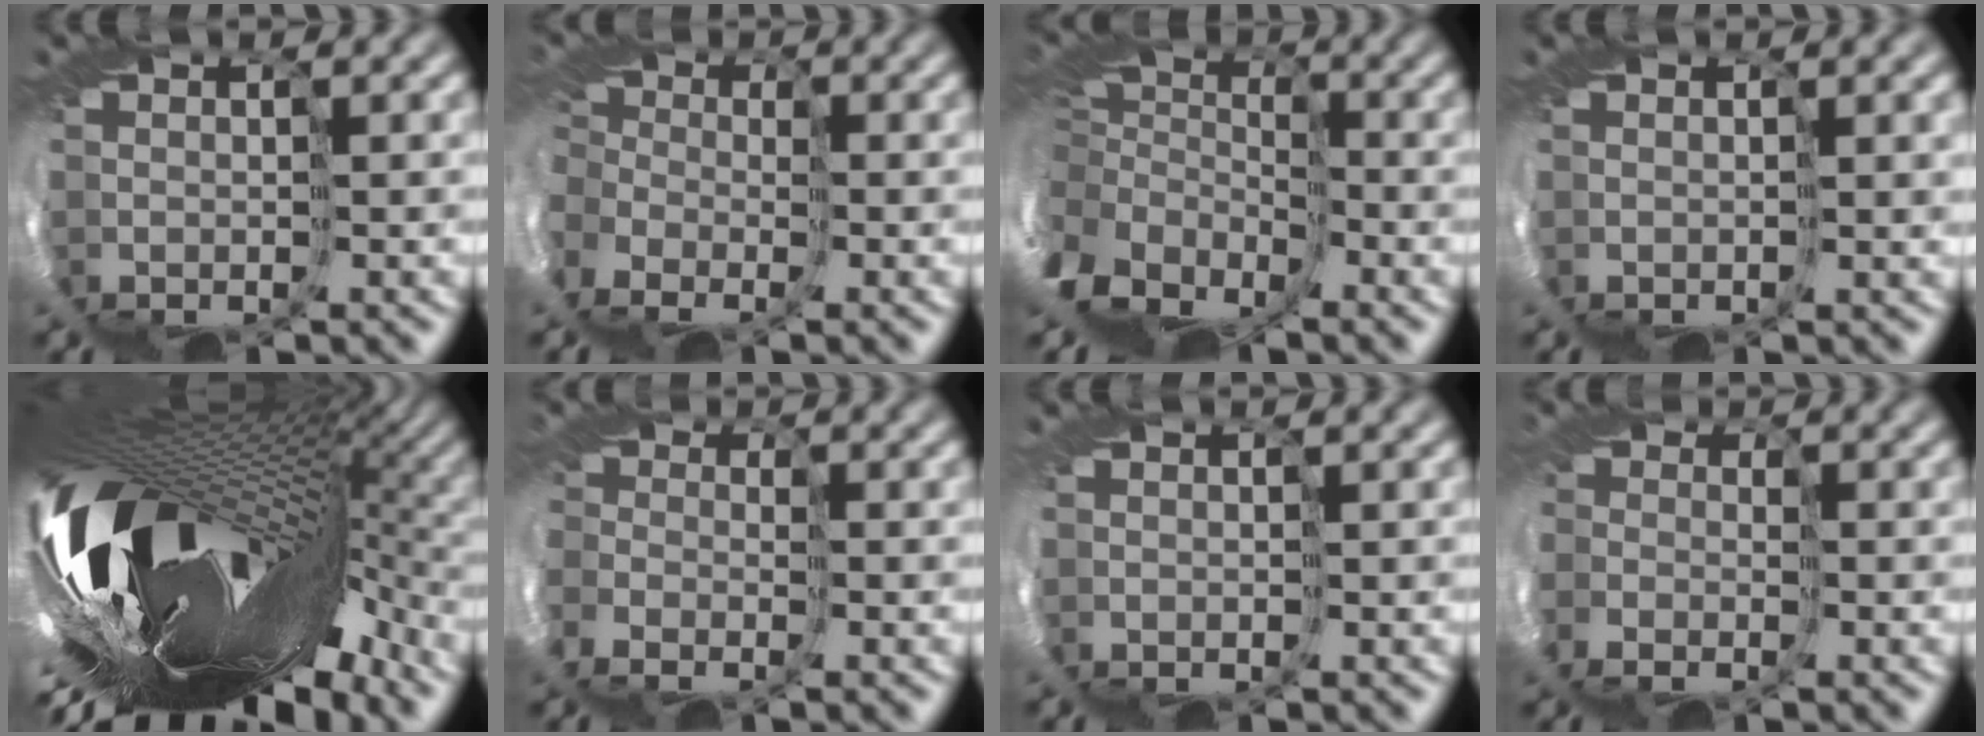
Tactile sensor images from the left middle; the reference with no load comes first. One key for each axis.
{"total": 9.1, "fx": -4.8, "fy": 6.4, "fz": 4.4, "tx": -0.112, "ty": -0.027, "tz": -0.066}
{"total": 10.2, "fx": -3.3, "fy": 7.5, "fz": 6.0, "tx": -0.198, "ty": -0.020, "tz": -0.049}
{"total": 1.3, "fx": 0.7, "fy": -0.1, "fz": 1.1, "tx": -0.023, "ty": 0.000, "tz": 0.007}
{"total": 14.9, "fx": -4.6, "fy": 7.1, "fz": 12.3, "tx": -0.211, "ty": -0.043, "tz": -0.067}
{"total": 5.0, "fx": -3.0, "fy": 3.4, "fz": 2.1, "tx": -0.048, "ty": -0.020, "tz": -0.045}
{"total": 0.0}
{"total": 5.8, "fx": -2.9, "fy": 4.3, "fz": 2.7, "tx": -0.052, "ty": -0.009, "tz": -0.051}